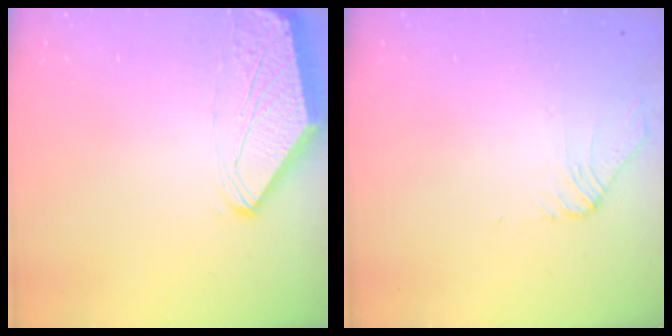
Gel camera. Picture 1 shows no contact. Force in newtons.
{"total": 3.5, "press": 3.5, "slide": 0.6}